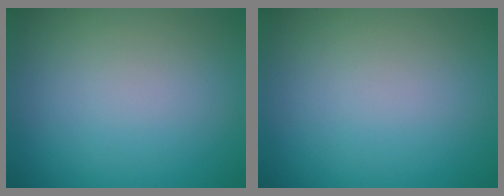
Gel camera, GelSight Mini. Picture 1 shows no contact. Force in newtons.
{"total": 0.0}